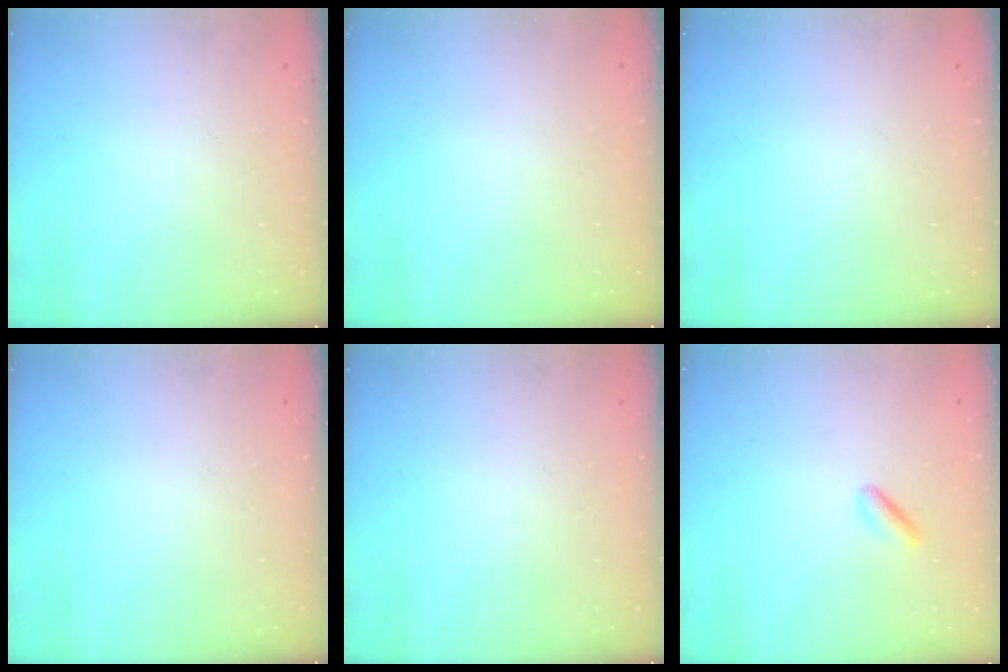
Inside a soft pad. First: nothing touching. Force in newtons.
{"total": 0.0}
{"total": 0.0}
{"total": 0.0}
{"total": 0.0}
{"total": 3.0, "press": 2.9, "slide": 0.8}